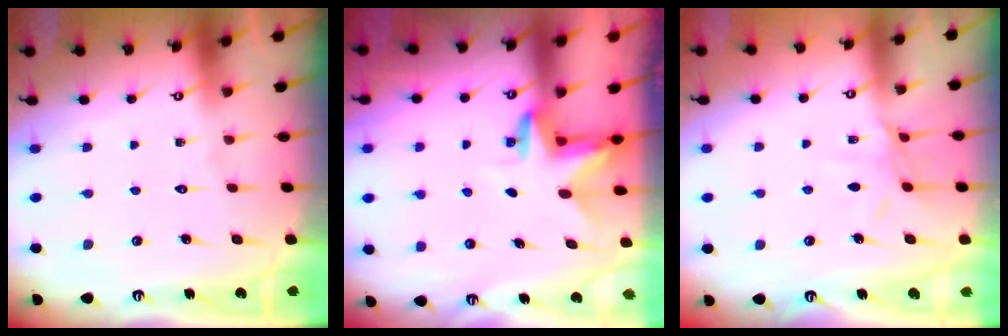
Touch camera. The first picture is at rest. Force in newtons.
{"total": 3.3, "press": 3.3, "slide": 0.2}
{"total": 6.3, "press": 6.3, "slide": 0.6}